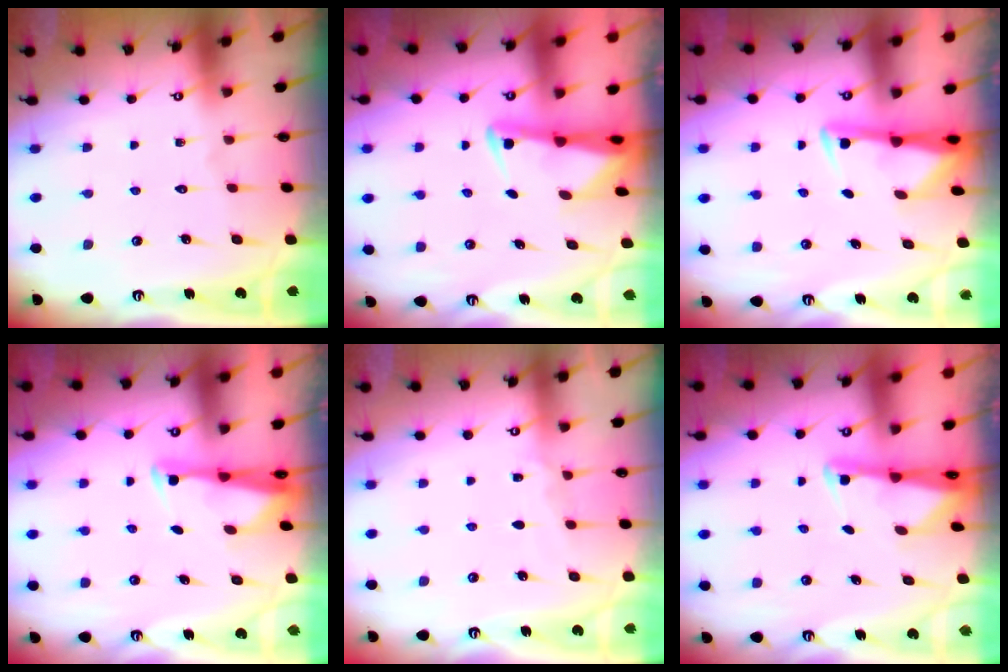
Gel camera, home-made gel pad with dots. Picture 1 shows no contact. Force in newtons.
{"total": 2.2, "press": 2.2, "slide": 0.4}
{"total": 3.0, "press": 2.9, "slide": 0.5}
{"total": 3.0, "press": 2.9, "slide": 0.8}
{"total": 3.0, "press": 3.0, "slide": 0.3}
{"total": 2.1, "press": 2.0, "slide": 0.3}